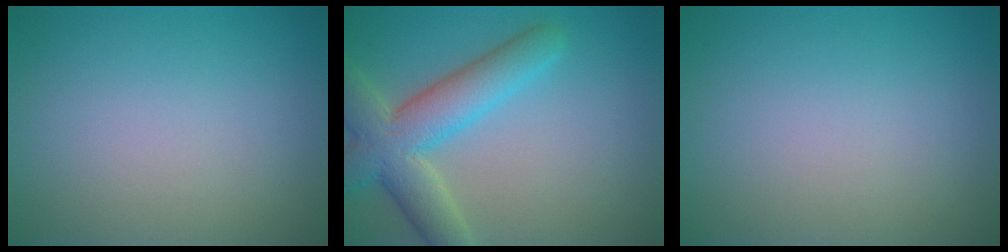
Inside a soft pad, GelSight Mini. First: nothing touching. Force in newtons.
{"total": 6.7, "press": 6.7, "slide": 0.5}
{"total": 0.0}